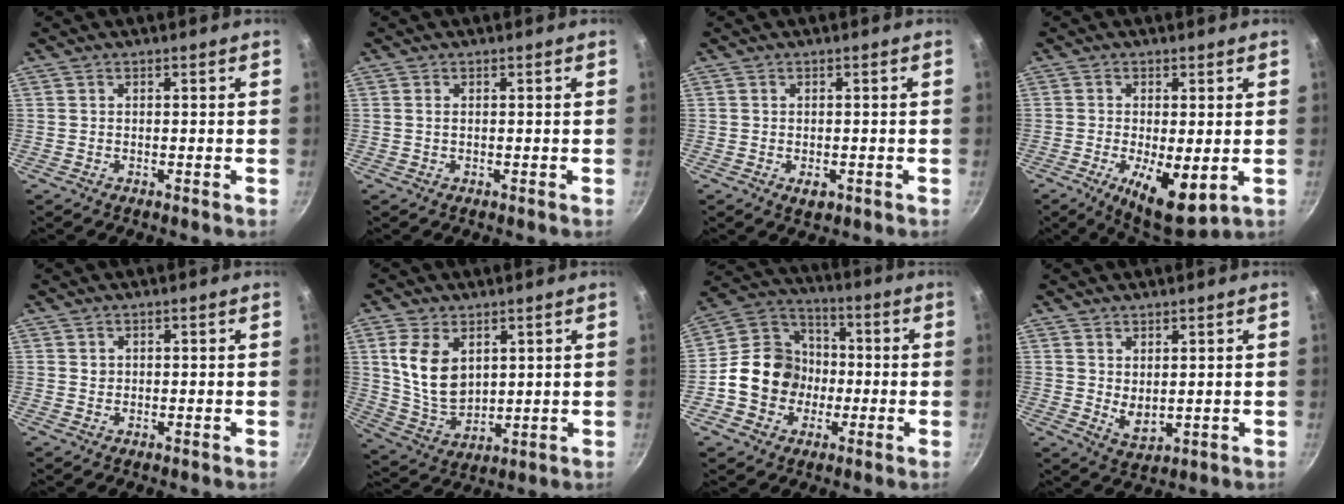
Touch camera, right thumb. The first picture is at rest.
{"total": 0.8, "force": [0.1, 0.4, 0.6], "torque": [-0.012, 0.001, 0.001]}
{"total": 2.2, "force": [-0.7, 1.4, 1.6], "torque": [-0.024, -0.003, -0.009]}
{"total": 10.1, "force": [-2.2, 3.6, 9.2], "torque": [-0.146, -0.011, -0.023]}
{"total": 0.9, "force": [0.3, 0.8, 0.2], "torque": [-0.001, 0.000, 0.006]}
{"total": 11.6, "force": [3.7, 7.5, 8.0], "torque": [-0.133, -0.027, 0.086]}
{"total": 14.3, "force": [-2.3, 12.5, 6.7], "torque": [-0.083, 0.038, -0.054]}
{"total": 4.5, "force": [1.5, 2.5, 3.4], "torque": [-0.051, -0.024, 0.034]}